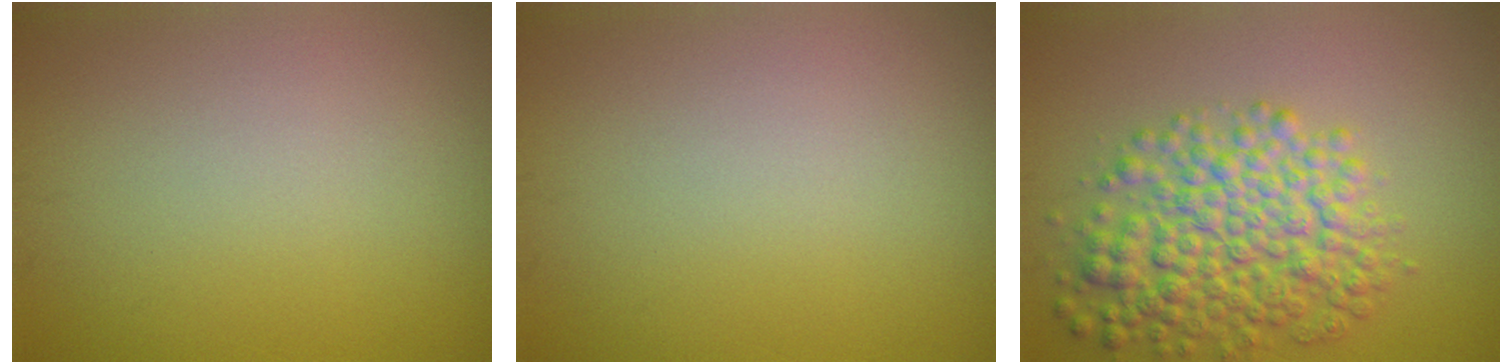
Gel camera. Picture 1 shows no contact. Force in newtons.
{"total": 0.0}
{"total": 7.0, "press": 7.0, "slide": 0.1}